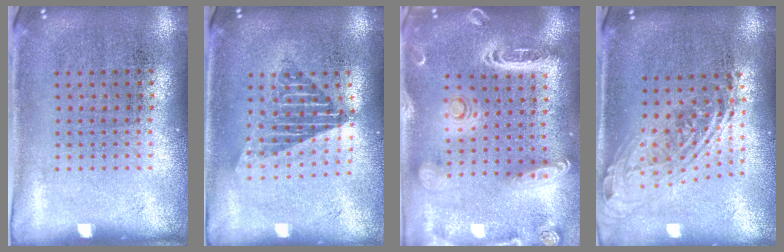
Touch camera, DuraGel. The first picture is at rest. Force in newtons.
{"total": 1.7, "press": 1.4, "slide": 1.0}
{"total": 2.8, "press": 2.4, "slide": 1.4}
{"total": 2.1, "press": 1.6, "slide": 1.4}